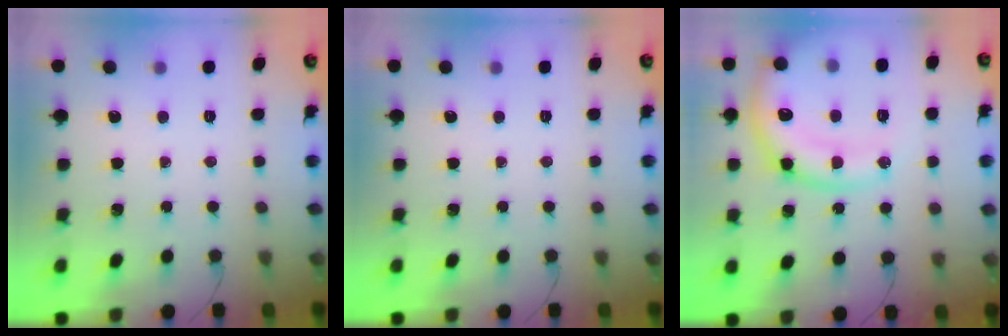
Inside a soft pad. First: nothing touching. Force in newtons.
{"total": 0.0}
{"total": 15.4, "press": 15.1, "slide": 2.5}